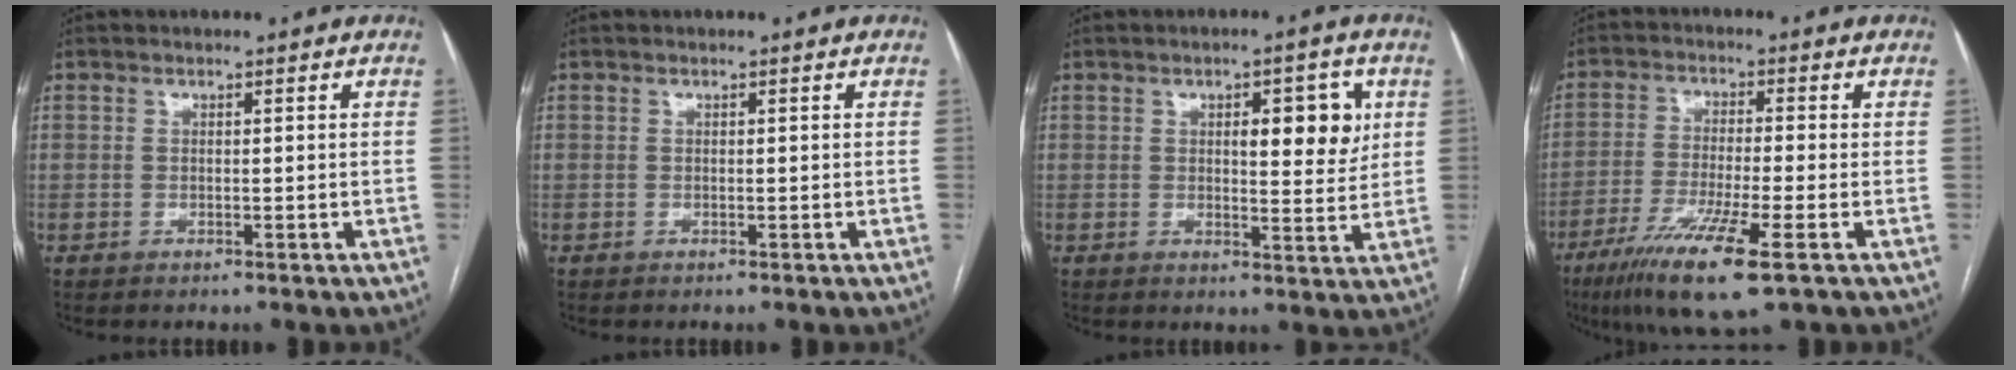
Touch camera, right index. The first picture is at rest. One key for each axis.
{"total": 0.0}
{"total": 7.1, "fx": 2.2, "fy": 2.2, "fz": 6.4, "tx": -0.081, "ty": 0.003, "tz": 0.029}
{"total": 11.4, "fx": -6.1, "fy": 0.3, "fz": 9.6, "tx": -0.183, "ty": -0.031, "tz": -0.108}